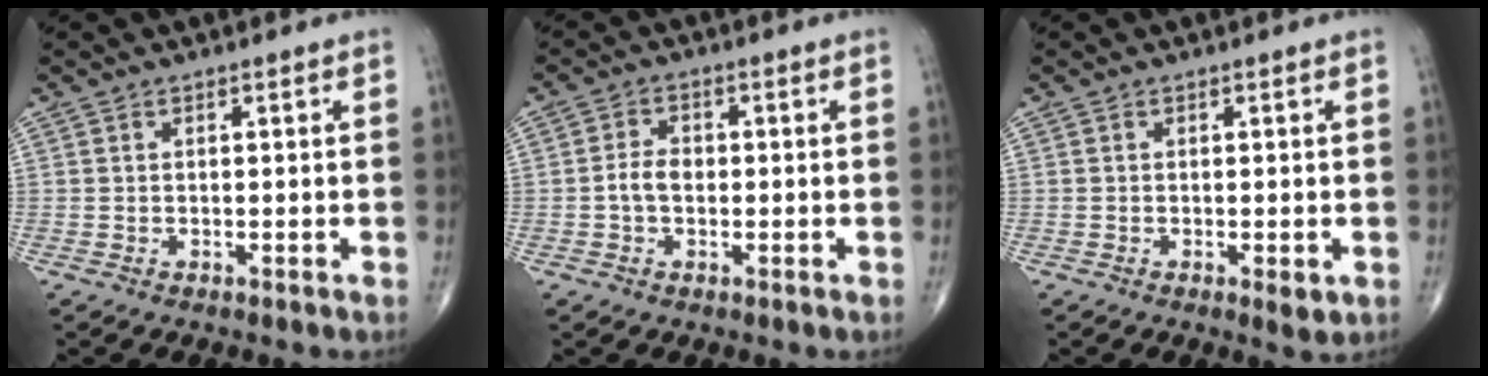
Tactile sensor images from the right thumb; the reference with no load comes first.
{"total": 3.6, "force": [-0.5, 2.5, 2.6], "torque": [-0.047, 0.012, -0.014]}
{"total": 2.1, "force": [-0.5, 0.6, 2.0], "torque": [-0.028, -0.007, -0.004]}